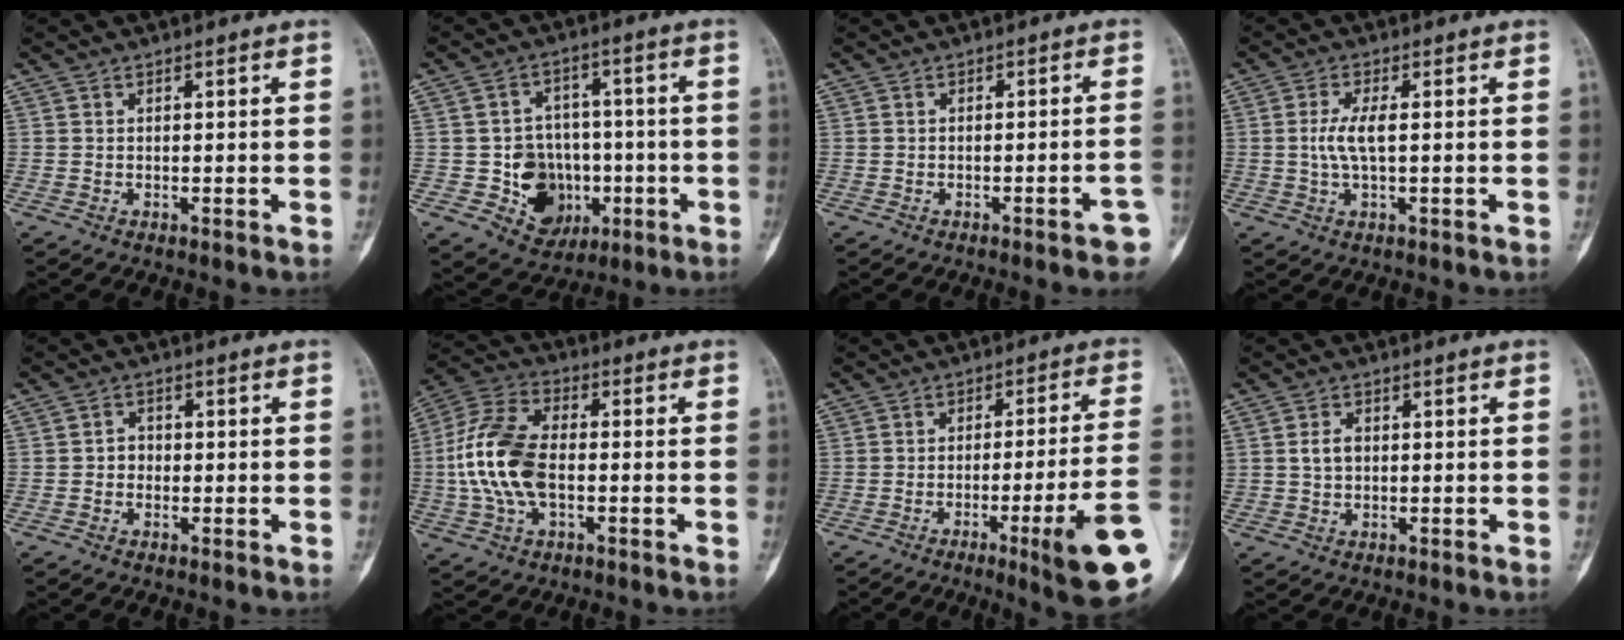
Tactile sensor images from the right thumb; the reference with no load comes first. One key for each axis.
{"total": 11.2, "fx": -2.4, "fy": 9.8, "fz": 4.9, "tx": -0.020, "ty": 0.024, "tz": -0.027}
{"total": 4.2, "fx": -2.2, "fy": 0.5, "fz": 3.5, "tx": -0.043, "ty": 0.018, "tz": -0.027}
{"total": 4.4, "fx": 0.1, "fy": 1.2, "fz": 4.2, "tx": -0.104, "ty": 0.002, "tz": 0.002}
{"total": 2.3, "fx": -0.4, "fy": 2.0, "fz": 1.0, "tx": -0.003, "ty": 0.008, "tz": -0.011}
{"total": 14.7, "fx": -1.2, "fy": 8.2, "fz": 12.1, "tx": -0.260, "ty": 0.024, "tz": -0.026}
{"total": 15.2, "fx": -5.6, "fy": 0.6, "fz": 14.1, "tx": -0.176, "ty": 0.014, "tz": -0.077}
{"total": 2.9, "fx": 0.4, "fy": 2.1, "fz": 2.0, "tx": -0.032, "ty": 0.005, "tz": 0.009}